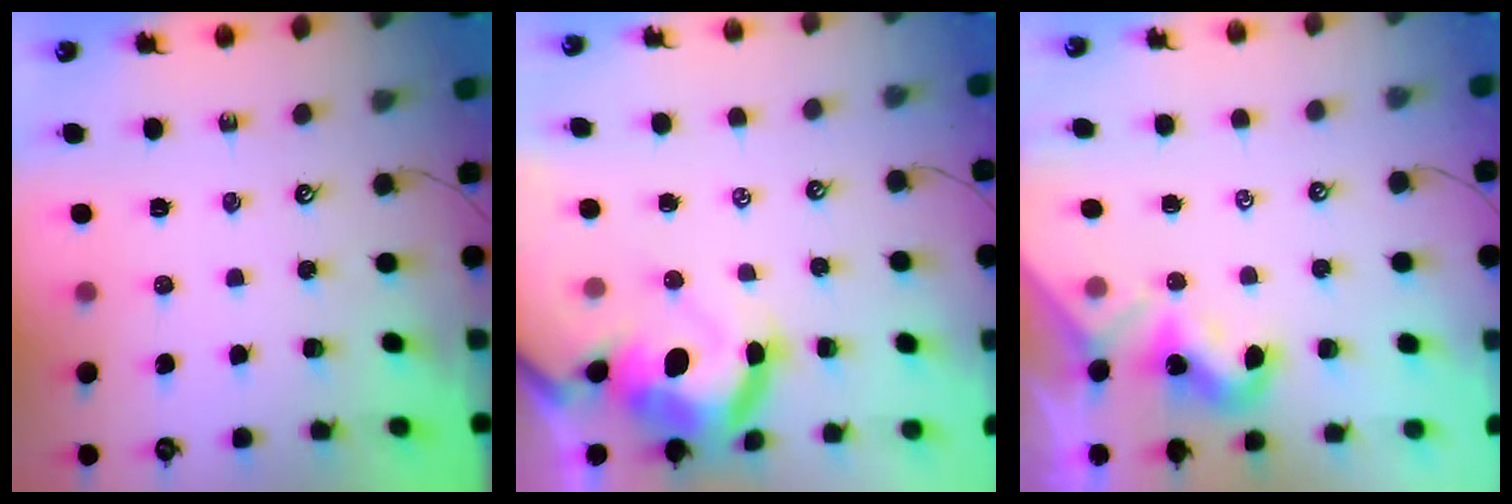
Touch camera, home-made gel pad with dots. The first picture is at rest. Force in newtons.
{"total": 13.1, "press": 12.9, "slide": 2.3}
{"total": 1.8, "press": 1.8, "slide": 0.4}